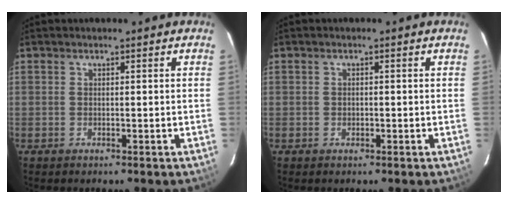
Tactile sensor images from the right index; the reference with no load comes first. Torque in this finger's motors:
{"motor_torque": [-0.17, 0.03, -0.07, 0.00]}